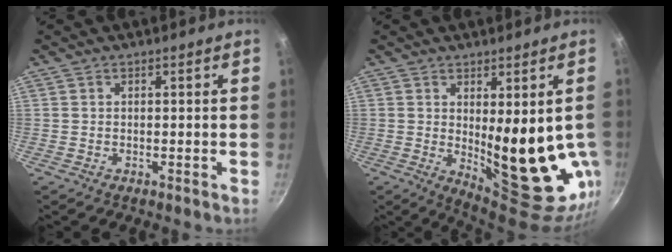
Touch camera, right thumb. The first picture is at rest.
{"total": 17.9, "force": [-0.5, 7.2, 16.4], "torque": [-0.193, -0.043, 0.018]}